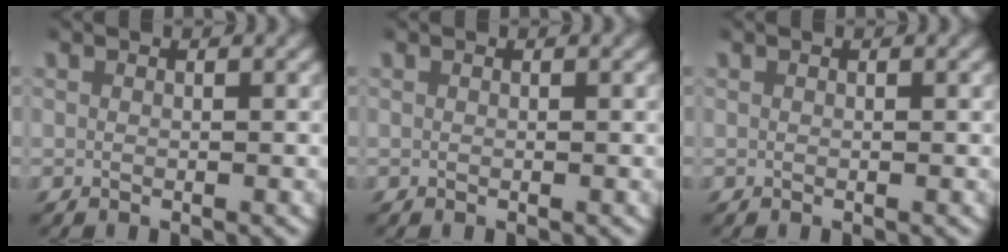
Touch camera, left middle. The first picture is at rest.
{"total": 0.0}
{"total": 0.0}